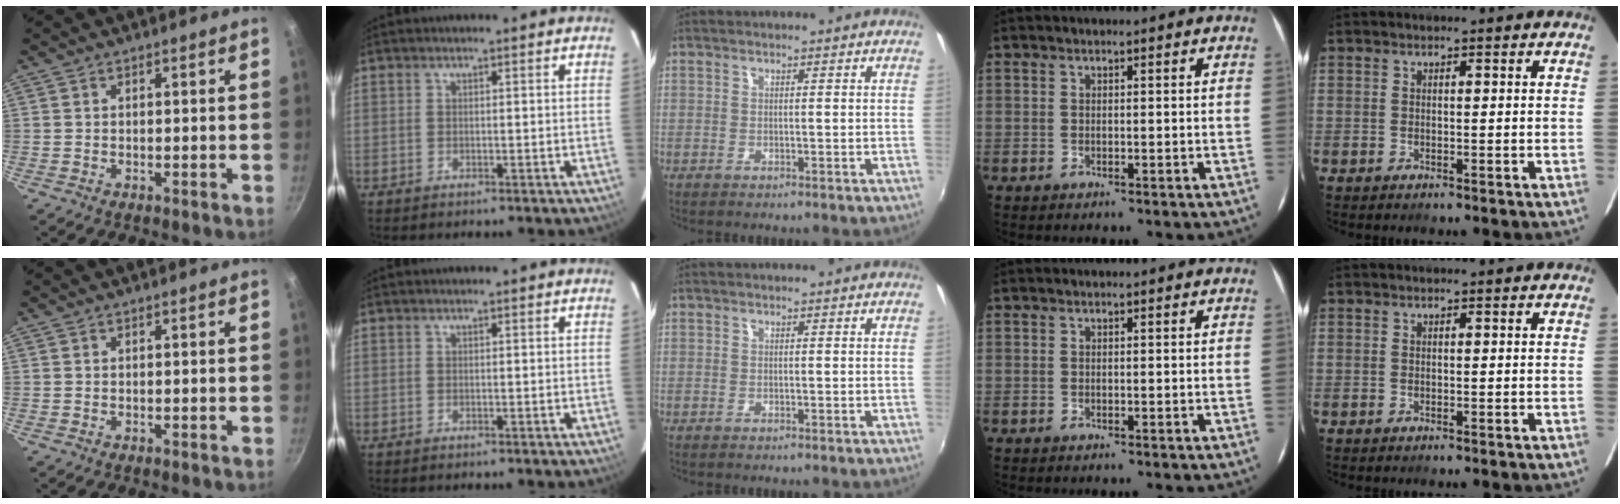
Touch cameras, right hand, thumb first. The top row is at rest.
{}